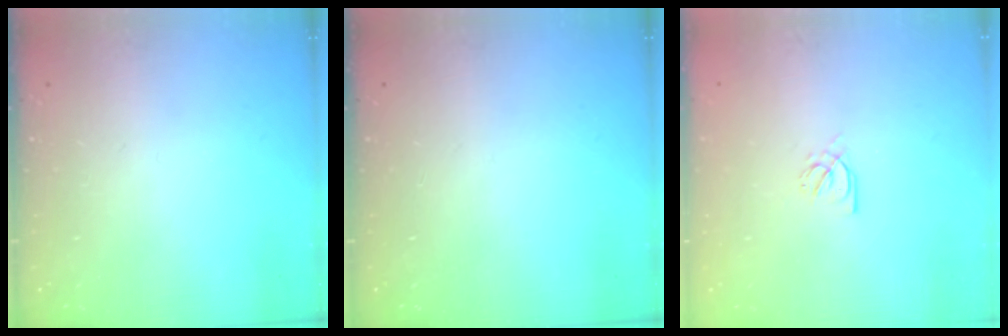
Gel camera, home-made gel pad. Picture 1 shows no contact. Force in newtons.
{"total": 0.0}
{"total": 3.5, "press": 3.5, "slide": 0.2}